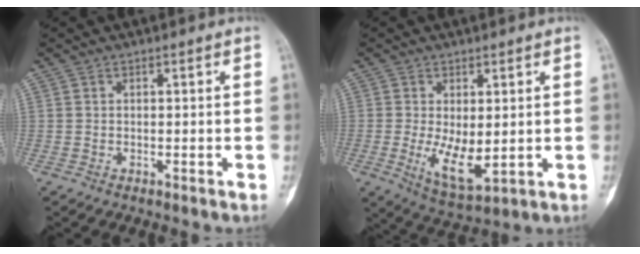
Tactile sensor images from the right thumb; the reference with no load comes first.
{"total": 8.2, "force": [-0.5, 3.9, 7.2], "torque": [-0.115, -0.021, 0.005]}